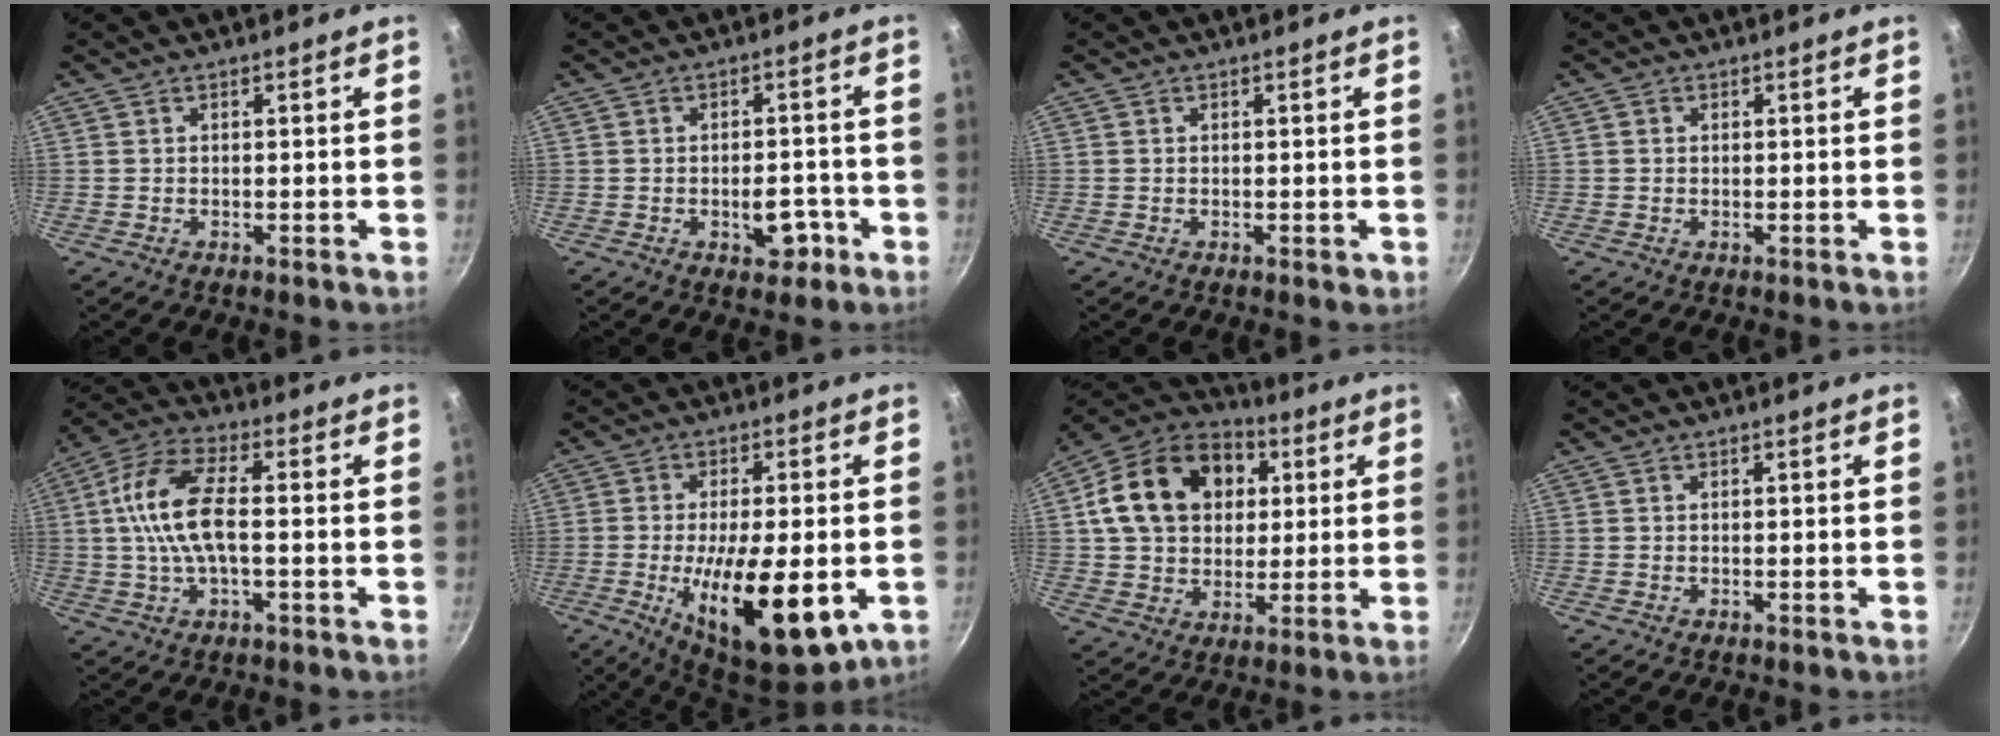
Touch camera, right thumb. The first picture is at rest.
{"total": 5.7, "force": [-2.2, 3.4, 4.0], "torque": [-0.025, 0.017, -0.028]}
{"total": 0.9, "force": [-0.1, 0.7, 0.6], "torque": [-0.004, 0.002, -0.002]}
{"total": 0.7, "force": [0.1, 0.7, 0.2], "torque": [-0.001, 0.003, 0.000]}
{"total": 12.6, "force": [0.2, 5.5, 11.3], "torque": [-0.227, 0.026, -0.011]}
{"total": 18.0, "force": [-4.5, 6.8, 16.1], "torque": [-0.250, 0.000, -0.064]}
{"total": 20.5, "force": [4.9, 15.6, 12.4], "torque": [-0.188, 0.019, 0.075]}
{"total": 0.0}